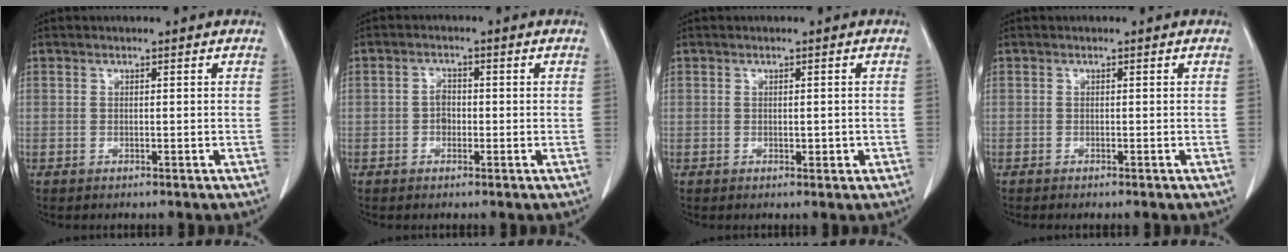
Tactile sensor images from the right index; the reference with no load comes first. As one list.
[{"total": 2.0, "force": [-0.5, 1.4, 1.3], "torque": [-0.017, 0.007, -0.010]}, {"total": 1.4, "force": [-0.3, 0.6, 1.2], "torque": [-0.017, -0.001, -0.001]}, {"total": 0.7, "force": [-0.6, 0.0, 0.4], "torque": [-0.013, -0.004, -0.008]}]